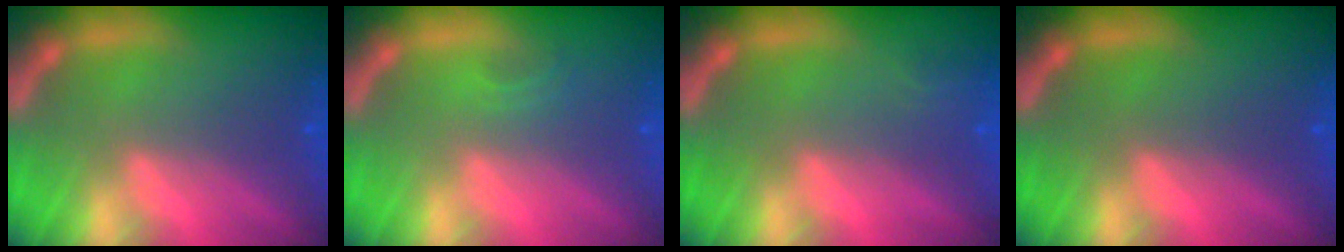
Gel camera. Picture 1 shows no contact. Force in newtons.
{"total": 0.9}
{"total": 0.9}
{"total": 0.0}